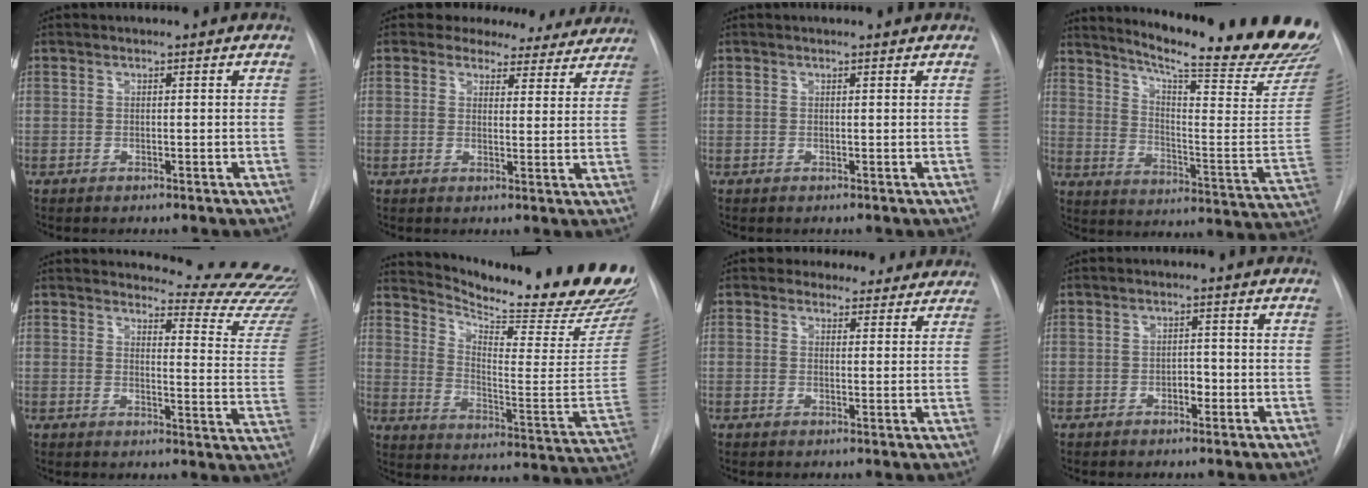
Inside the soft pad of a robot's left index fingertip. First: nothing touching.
{"total": 12.9, "force": [11.7, 5.2, 1.7], "torque": [0.006, -0.009, 0.117]}
{"total": 1.6, "force": [1.5, 0.3, 0.1], "torque": [-0.013, 0.007, 0.011]}
{"total": 26.4, "force": [23.1, 1.2, 12.7], "torque": [-0.195, -0.108, 0.294]}
{"total": 17.8, "force": [17.5, 1.4, 2.9], "torque": [-0.015, -0.136, 0.174]}
{"total": 24.2, "force": [22.1, 1.9, 9.7], "torque": [-0.155, -0.114, 0.288]}
{"total": 8.6, "force": [7.7, 3.9, 0.3], "torque": [0.033, 0.005, 0.069]}
{"total": 1.8, "force": [-0.7, 1.1, 1.3], "torque": [-0.016, 0.005, -0.011]}